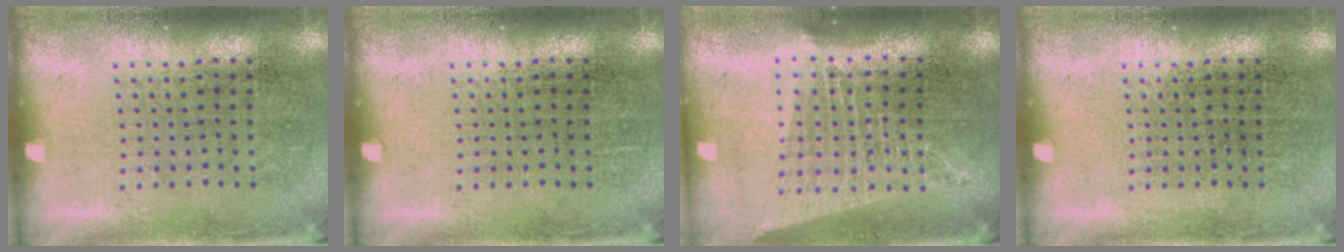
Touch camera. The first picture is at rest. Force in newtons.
{"total": 0.0}
{"total": 1.8, "press": 1.5, "slide": 0.9}
{"total": 0.0}